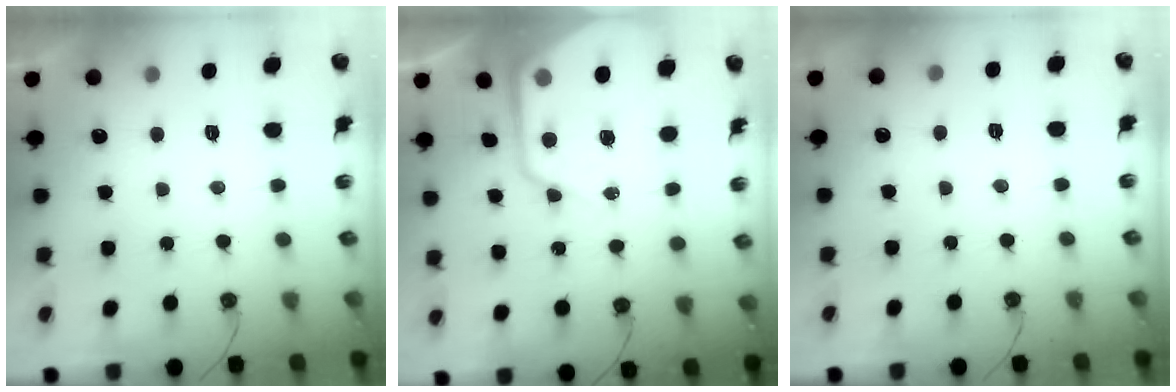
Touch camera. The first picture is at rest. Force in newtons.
{"total": 16.4, "press": 16.3, "slide": 1.5}
{"total": 3.5, "press": 3.5, "slide": 0.6}